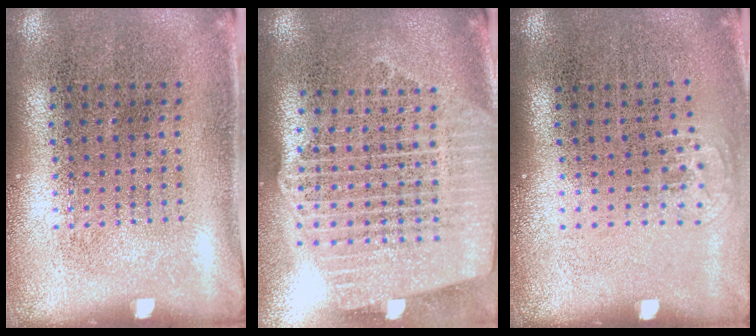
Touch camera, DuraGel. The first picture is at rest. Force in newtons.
{"total": 2.5, "press": 2.1, "slide": 1.3}
{"total": 0.6, "press": 0.4, "slide": 0.4}